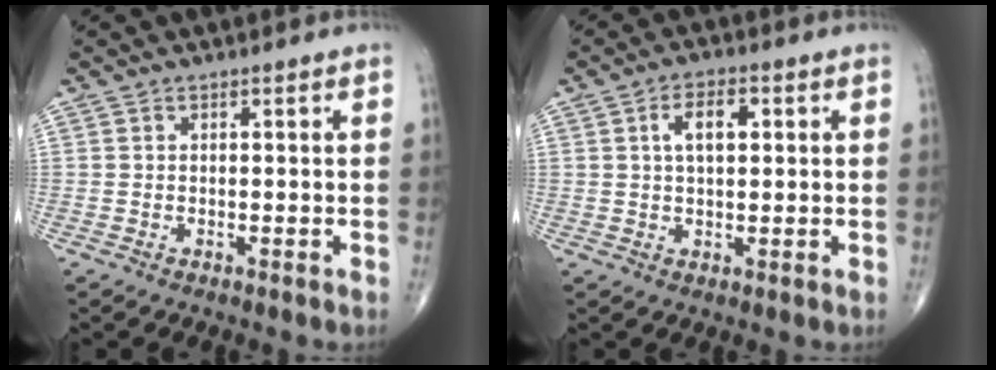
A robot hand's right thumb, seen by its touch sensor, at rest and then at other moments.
{"total": 5.6, "force": [1.4, 2.9, 4.6], "torque": [-0.074, 0.005, 0.020]}